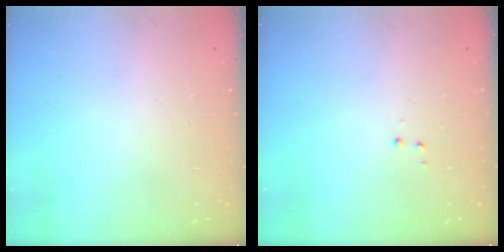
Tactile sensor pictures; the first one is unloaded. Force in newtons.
{"total": 2.9, "press": 2.8, "slide": 0.4}